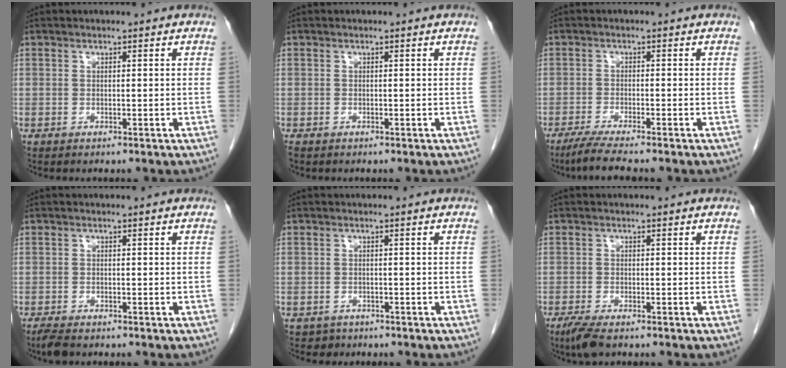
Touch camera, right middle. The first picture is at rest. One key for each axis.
{"total": 0.7, "fx": -0.6, "fy": 0.4, "fz": 0.3, "tx": -0.006, "ty": 0.000, "tz": -0.009}
{"total": 5.3, "fx": -4.3, "fy": -0.3, "fz": 3.1, "tx": -0.055, "ty": -0.016, "tz": -0.076}
{"total": 2.6, "fx": -2.1, "fy": 0.7, "fz": 1.4, "tx": -0.032, "ty": -0.008, "tz": -0.035}
{"total": 1.8, "fx": -1.3, "fy": 1.2, "fz": -0.3, "tx": -0.003, "ty": 0.006, "tz": -0.020}
{"total": 3.7, "fx": -2.7, "fy": 0.8, "fz": 2.4, "tx": -0.052, "ty": -0.011, "tz": -0.047}